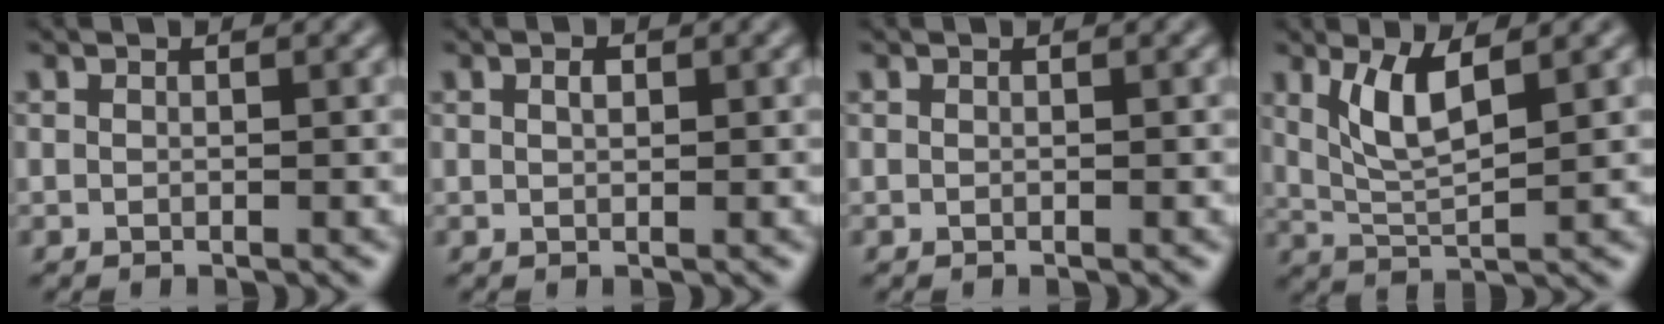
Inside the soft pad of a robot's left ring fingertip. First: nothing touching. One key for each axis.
{"total": 0.9, "fx": 0.4, "fy": 0.5, "fz": 0.7, "tx": -0.014, "ty": 0.002, "tz": 0.007}
{"total": 0.0}
{"total": 4.1, "fx": 1.8, "fy": 1.1, "fz": 3.5, "tx": -0.079, "ty": -0.005, "tz": 0.039}